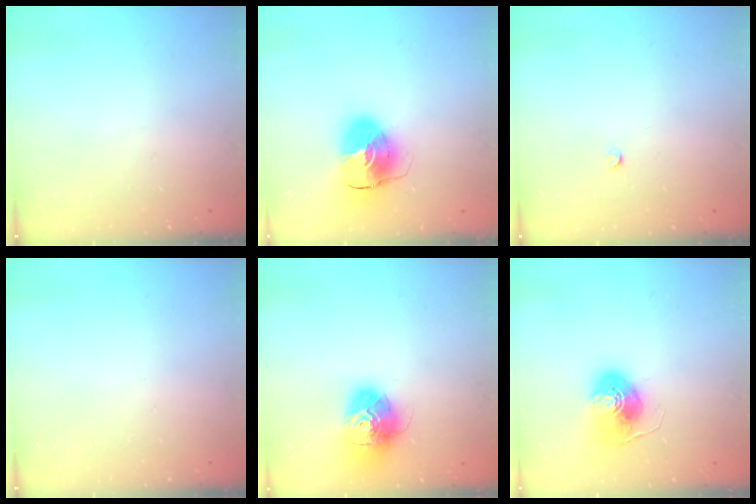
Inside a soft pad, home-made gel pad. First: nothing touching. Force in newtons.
{"total": 11.9, "press": 11.7, "slide": 1.8}
{"total": 2.4, "press": 2.4, "slide": 0.3}
{"total": 0.0}
{"total": 16.1, "press": 16.0, "slide": 1.5}
{"total": 8.5, "press": 8.4, "slide": 1.2}